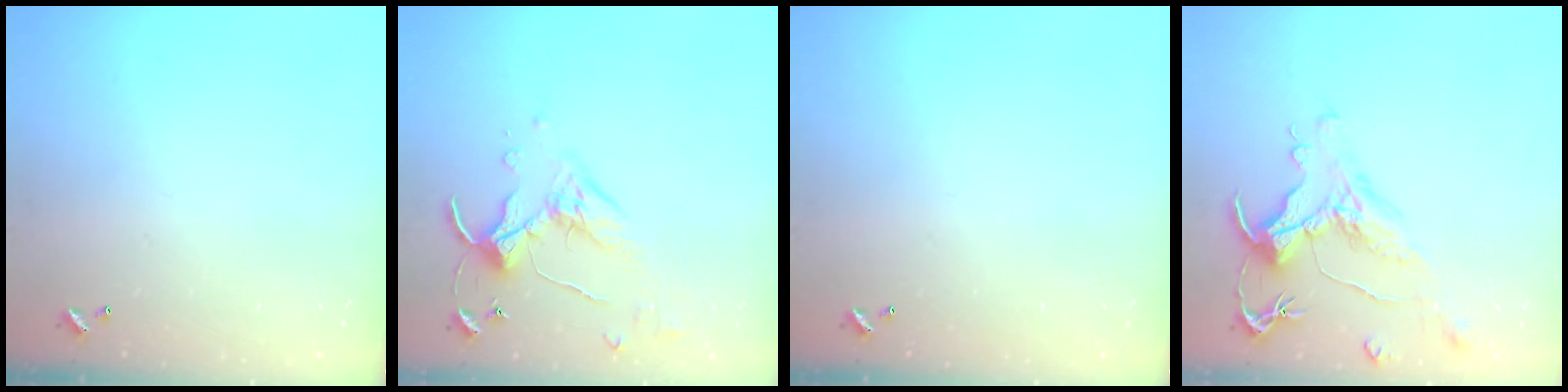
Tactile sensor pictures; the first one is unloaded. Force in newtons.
{"total": 4.3, "press": 4.2, "slide": 0.8}
{"total": 0.0}
{"total": 1.7, "press": 1.1, "slide": 1.3}